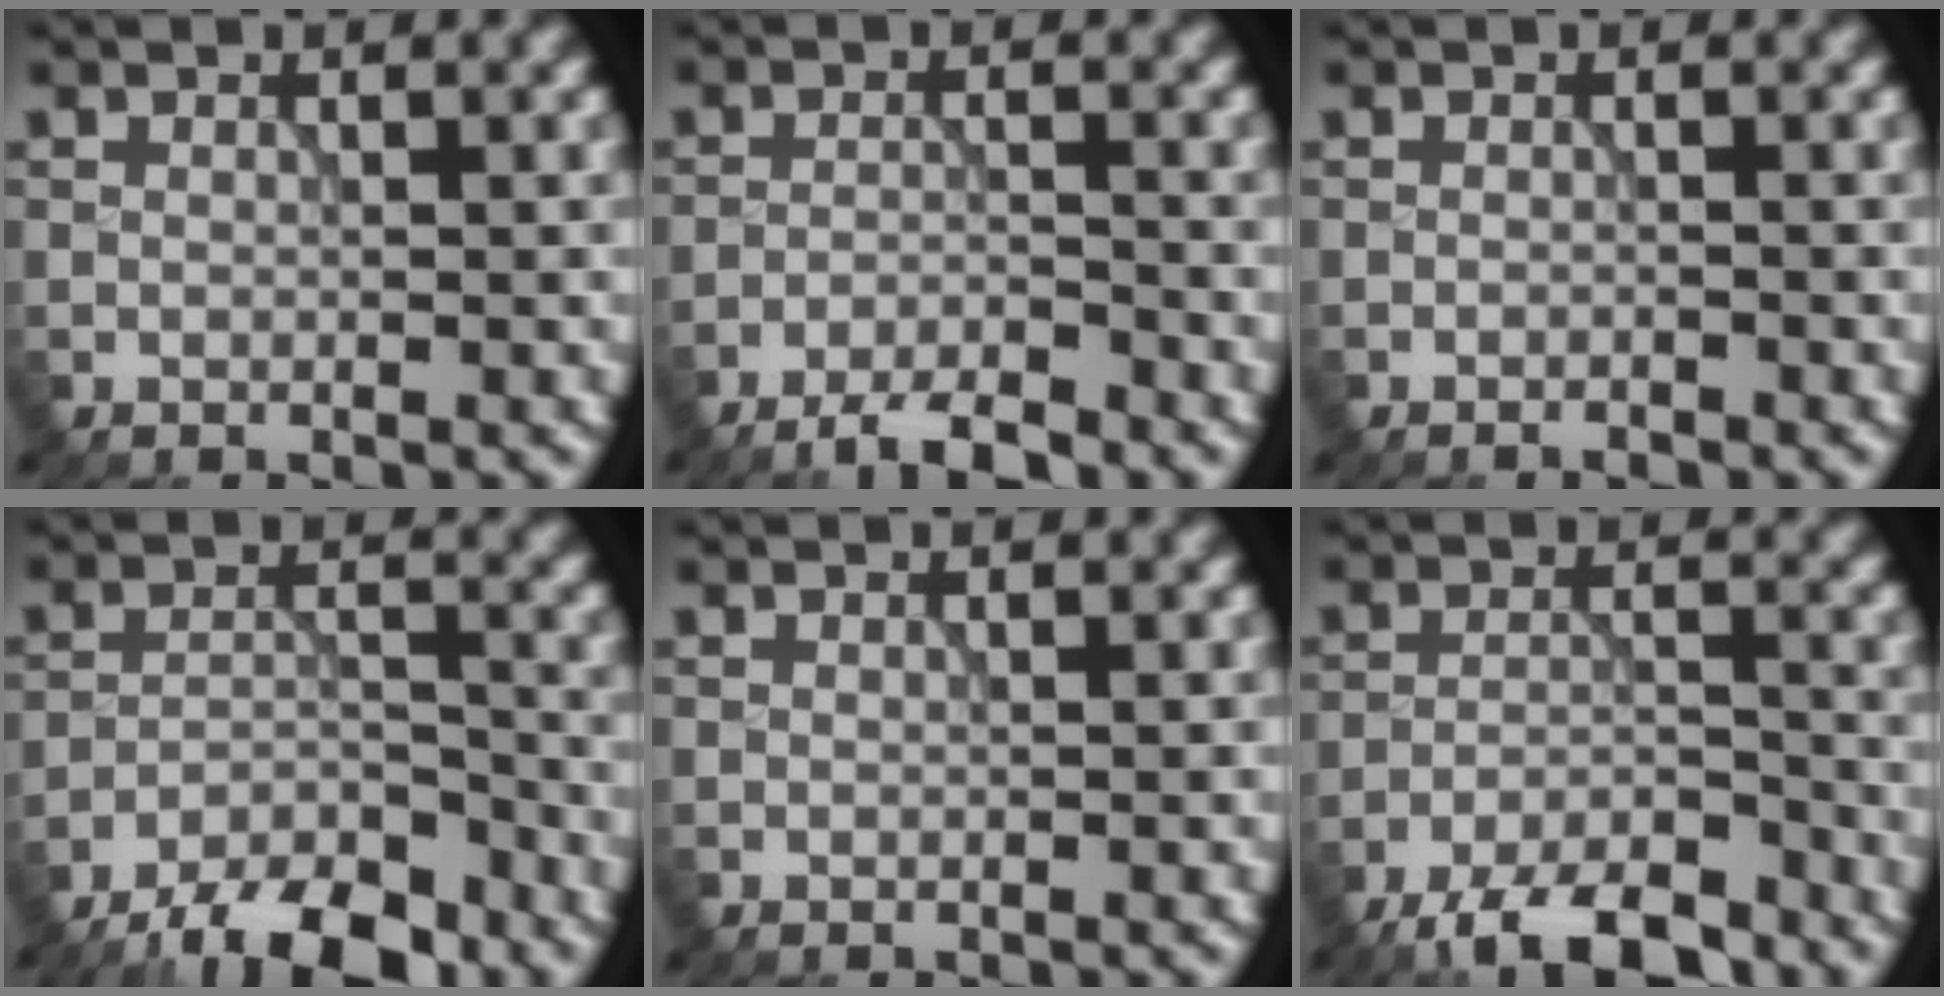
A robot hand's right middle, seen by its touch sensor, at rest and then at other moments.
{"total": 4.0, "force": [-3.5, 0.5, 1.9], "torque": [-0.033, -0.002, -0.067]}
{"total": 0.6, "force": [-0.6, 0.0, 0.2], "torque": [0.000, 0.000, -0.012]}
{"total": 7.9, "force": [-6.6, 2.0, 3.7], "torque": [-0.056, -0.001, -0.116]}
{"total": 0.0}
{"total": 7.4, "force": [-6.2, 1.7, 3.7], "torque": [-0.062, -0.004, -0.113]}